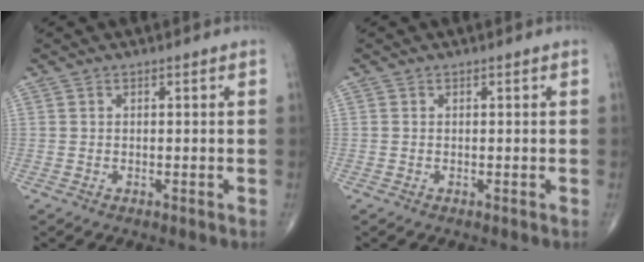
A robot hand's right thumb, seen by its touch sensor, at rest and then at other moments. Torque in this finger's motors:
{"motor_torque": [-0.16, -0.03, -0.05, -0.05, 0.00]}